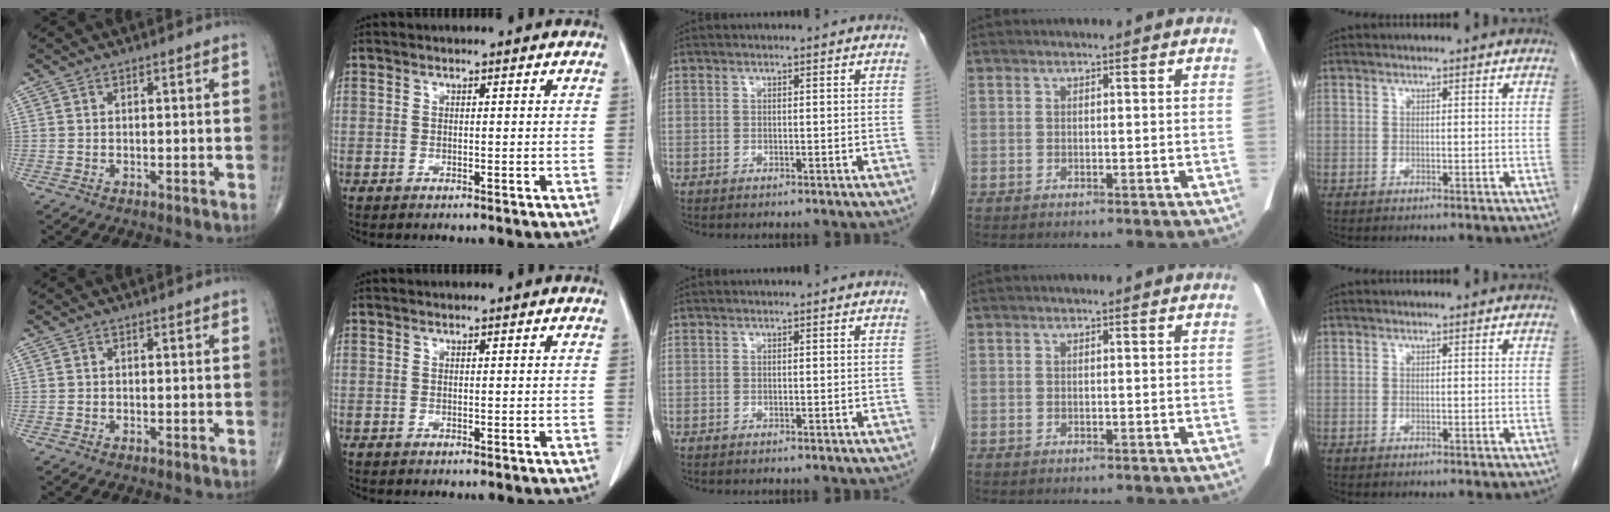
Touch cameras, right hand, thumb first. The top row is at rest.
{}